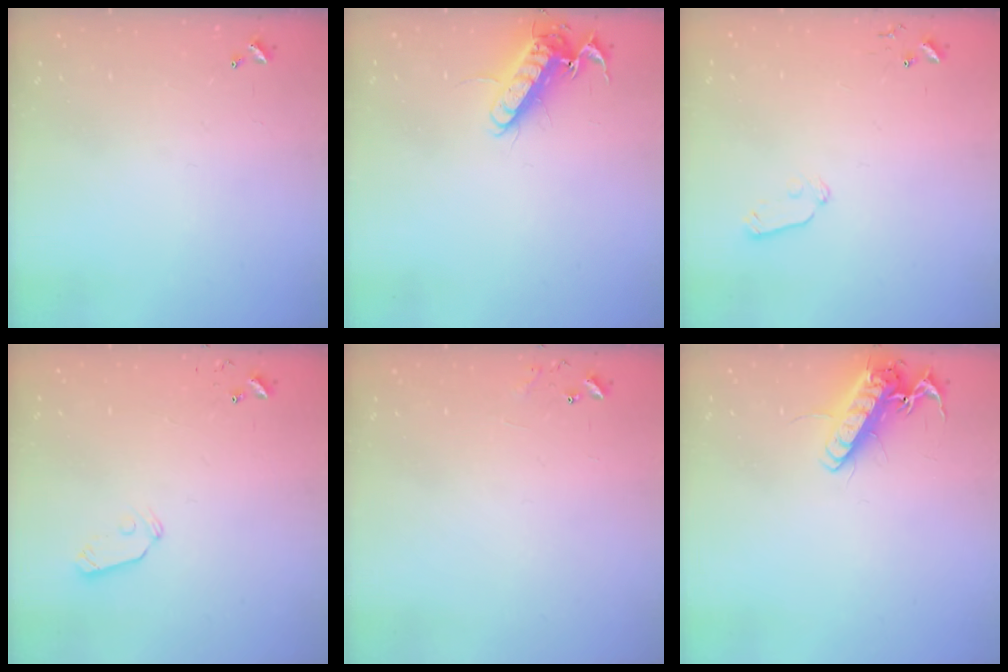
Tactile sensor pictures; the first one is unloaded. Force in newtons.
{"total": 12.3, "press": 12.1, "slide": 1.8}
{"total": 5.9, "press": 5.9, "slide": 0.8}
{"total": 5.3, "press": 5.3, "slide": 0.1}
{"total": 7.0, "press": 7.0, "slide": 0.5}
{"total": 13.8, "press": 13.7, "slide": 1.9}